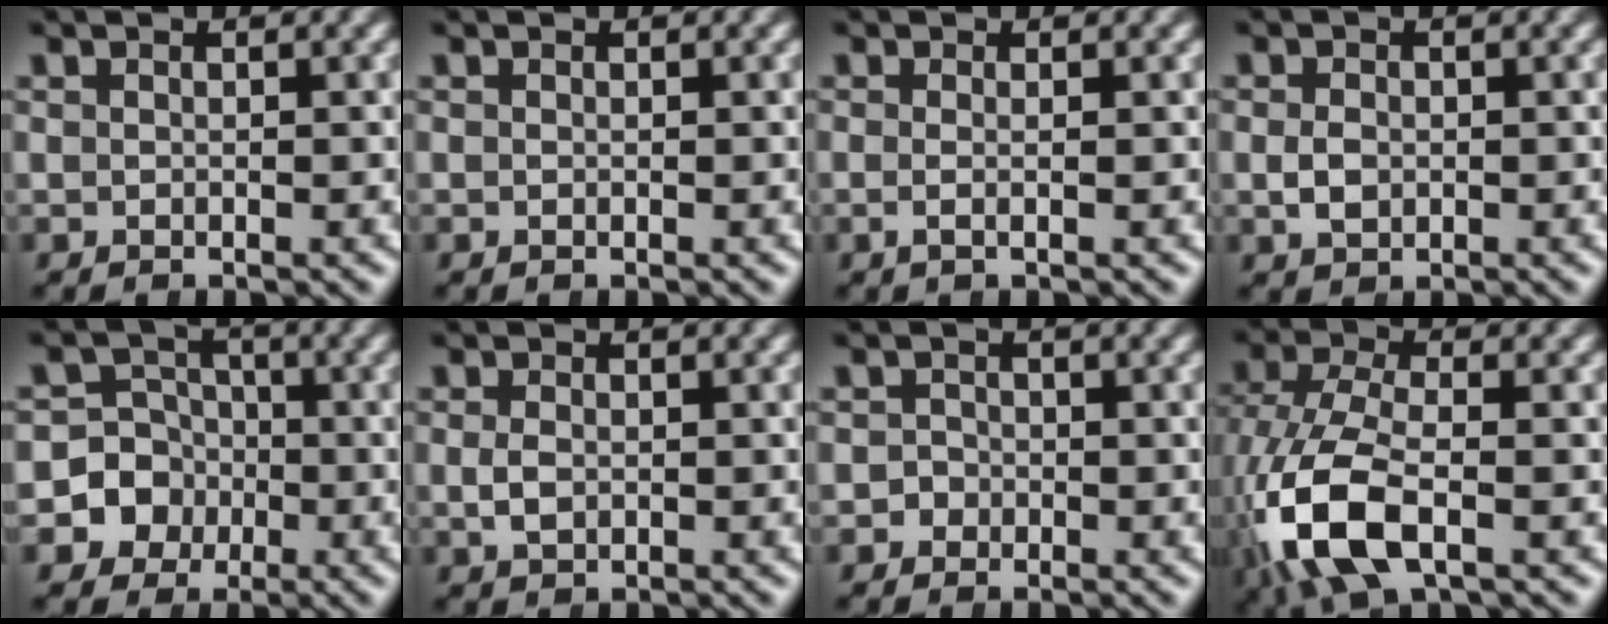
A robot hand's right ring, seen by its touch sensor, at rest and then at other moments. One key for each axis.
{"total": 0.0}
{"total": 1.0, "fx": -0.5, "fy": -0.1, "fz": 0.8, "tx": -0.035, "ty": -0.017, "tz": -0.006}
{"total": 0.9, "fx": -0.1, "fy": 0.7, "fz": 0.6, "tx": -0.020, "ty": -0.012, "tz": 0.005}
{"total": 9.8, "fx": -2.3, "fy": 9.2, "fz": 2.6, "tx": -0.088, "ty": -0.038, "tz": -0.041}
{"total": 0.8, "fx": -0.1, "fy": 0.5, "fz": 0.6, "tx": -0.023, "ty": -0.012, "tz": 0.007}
{"total": 1.6, "fx": -0.7, "fy": 1.4, "fz": -0.3, "tx": -0.002, "ty": -0.008, "tz": -0.015}
{"total": 8.0, "fx": -1.6, "fy": 4.6, "fz": 6.4, "tx": -0.180, "ty": -0.045, "tz": 0.000}